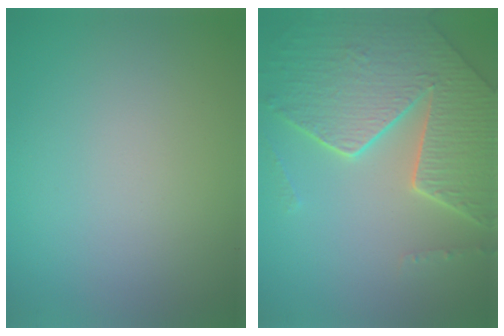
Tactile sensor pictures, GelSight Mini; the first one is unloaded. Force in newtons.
{"total": 8.3, "press": 5.9, "slide": 5.9}